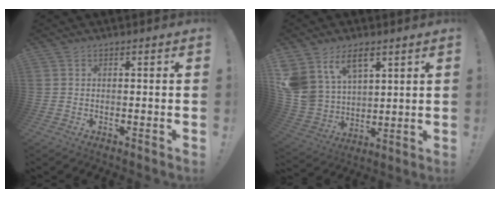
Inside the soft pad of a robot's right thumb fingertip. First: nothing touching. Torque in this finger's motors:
{"motor_torque": [0.82, 0.95, 1.14, 0.64, 0.26]}